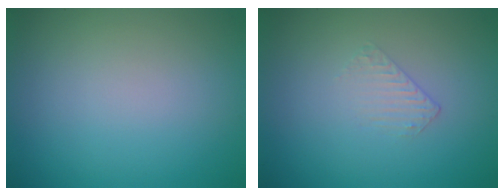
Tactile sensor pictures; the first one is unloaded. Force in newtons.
{"total": 0.9, "press": 0.2, "slide": 0.9}